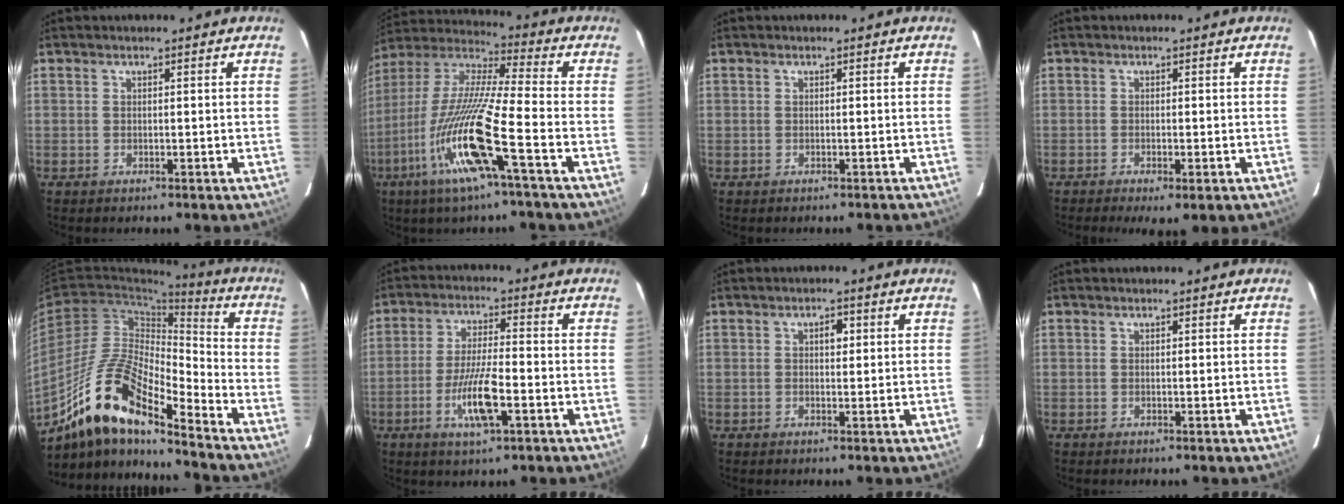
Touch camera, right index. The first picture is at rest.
{"total": 17.3, "force": [-6.9, 0.2, 15.9], "torque": [-0.336, -0.017, -0.140]}
{"total": 1.8, "force": [-1.6, 0.9, 0.2], "torque": [0.002, 0.002, -0.021]}
{"total": 4.2, "force": [-2.5, 1.0, 3.2], "torque": [-0.046, -0.013, -0.034]}
{"total": 15.5, "force": [-11.7, 3.3, 9.6], "torque": [-0.181, 0.014, -0.212]}
{"total": 8.6, "force": [-3.1, 1.2, 7.9], "torque": [-0.152, -0.007, -0.057]}
{"total": 1.9, "force": [0.6, 1.0, 1.6], "torque": [-0.025, 0.005, 0.008]}
{"total": 0.0}